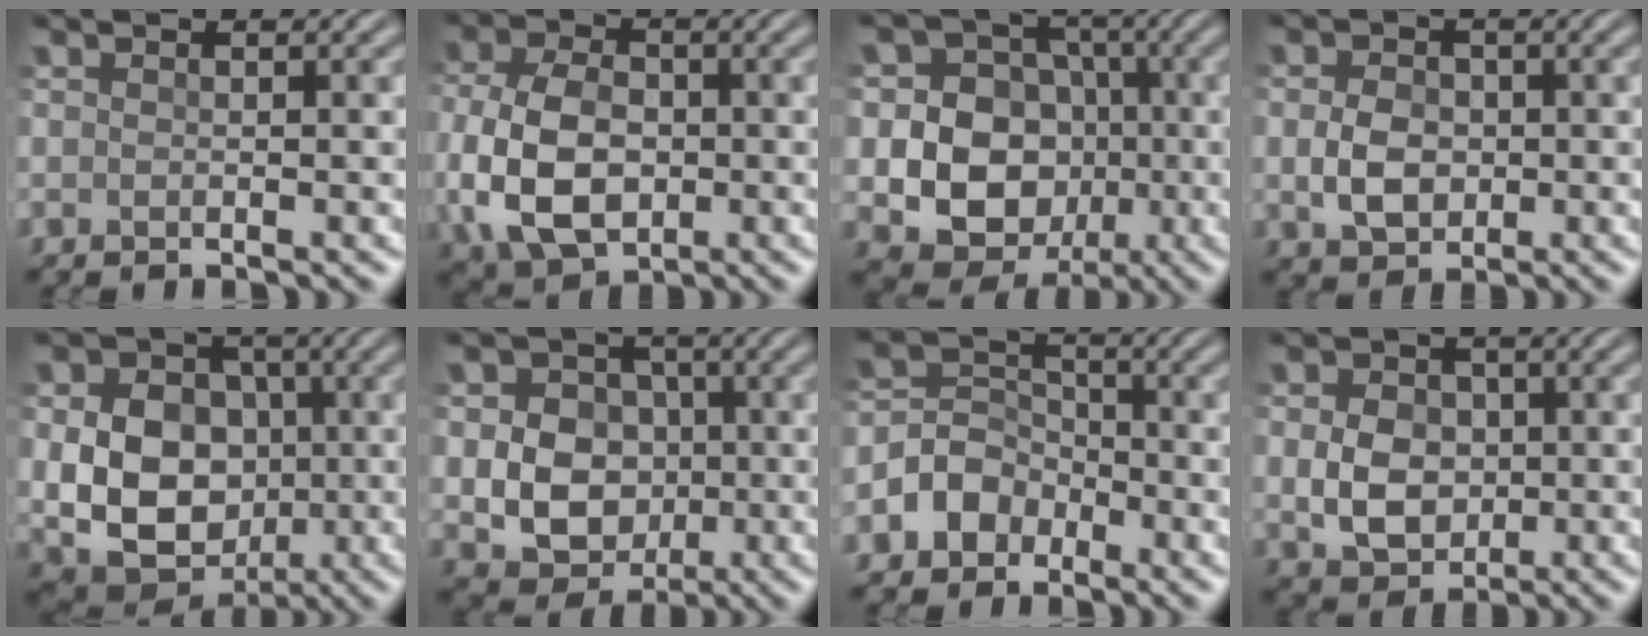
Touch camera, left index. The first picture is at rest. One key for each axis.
{"total": 7.9, "fx": -1.1, "fy": 5.6, "fz": 5.4, "tx": -0.127, "ty": -0.003, "tz": -0.027}
{"total": 11.8, "fx": -0.4, "fy": 10.9, "fz": 4.3, "tx": -0.098, "ty": 0.028, "tz": -0.021}
{"total": 3.2, "fx": 0.0, "fy": 2.6, "fz": 1.9, "tx": -0.038, "ty": 0.003, "tz": -0.002}
{"total": 10.4, "fx": 0.1, "fy": 8.6, "fz": 5.8, "tx": -0.086, "ty": 0.001, "tz": -0.007}
{"total": 7.6, "fx": 0.0, "fy": 6.8, "fz": 3.5, "tx": -0.042, "ty": 0.015, "tz": -0.018}
{"total": 3.4, "fx": -1.8, "fy": 2.8, "fz": 0.9, "tx": -0.010, "ty": 0.011, "tz": -0.043}
{"total": 4.1, "fx": 0.1, "fy": 3.4, "fz": 2.3, "tx": -0.045, "ty": 0.002, "tz": 0.005}